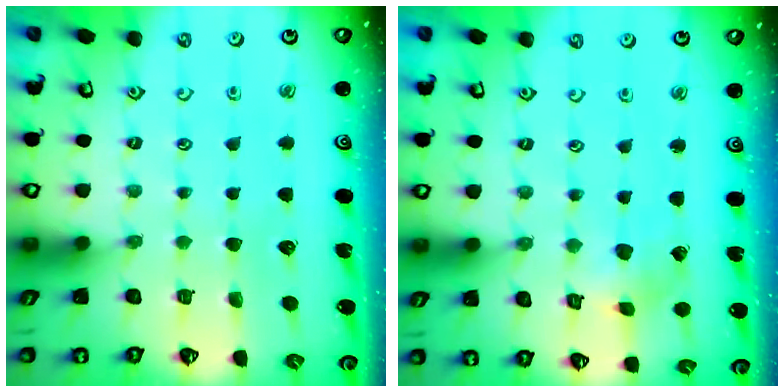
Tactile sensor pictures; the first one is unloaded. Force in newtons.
{"total": 2.9, "press": 2.8, "slide": 0.3}